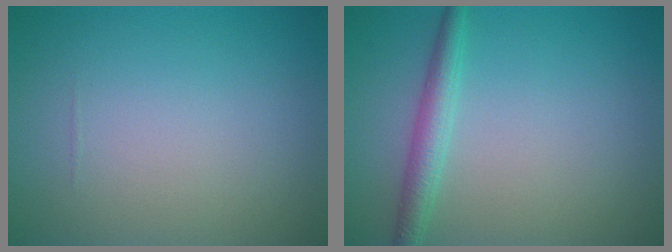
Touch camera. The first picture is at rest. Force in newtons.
{"total": 2.4, "press": 2.4, "slide": 0.1}